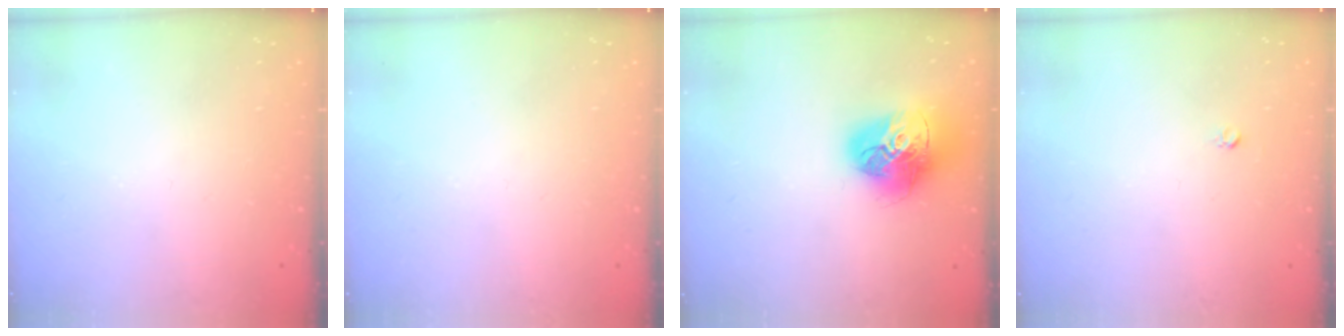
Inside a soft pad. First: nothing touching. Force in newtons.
{"total": 0.0}
{"total": 18.0, "press": 17.9, "slide": 1.9}
{"total": 2.5, "press": 2.5, "slide": 0.2}